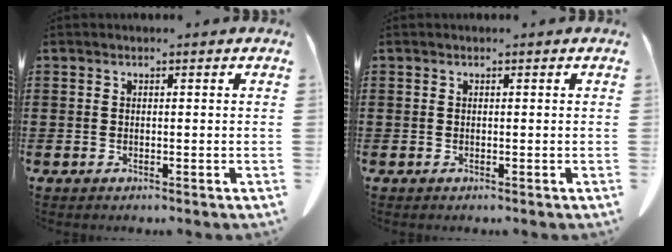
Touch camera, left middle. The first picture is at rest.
{"total": 0.0}